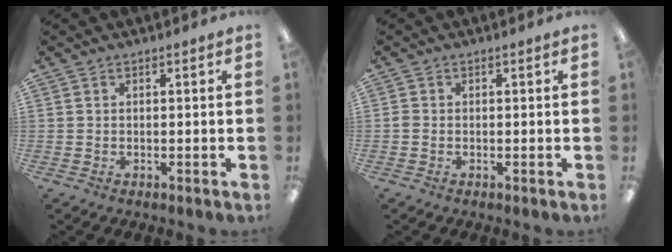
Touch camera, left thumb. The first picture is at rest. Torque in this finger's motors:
{"motor_torque": [-0.20, 0.18, 0.11, -0.22, 0.05]}